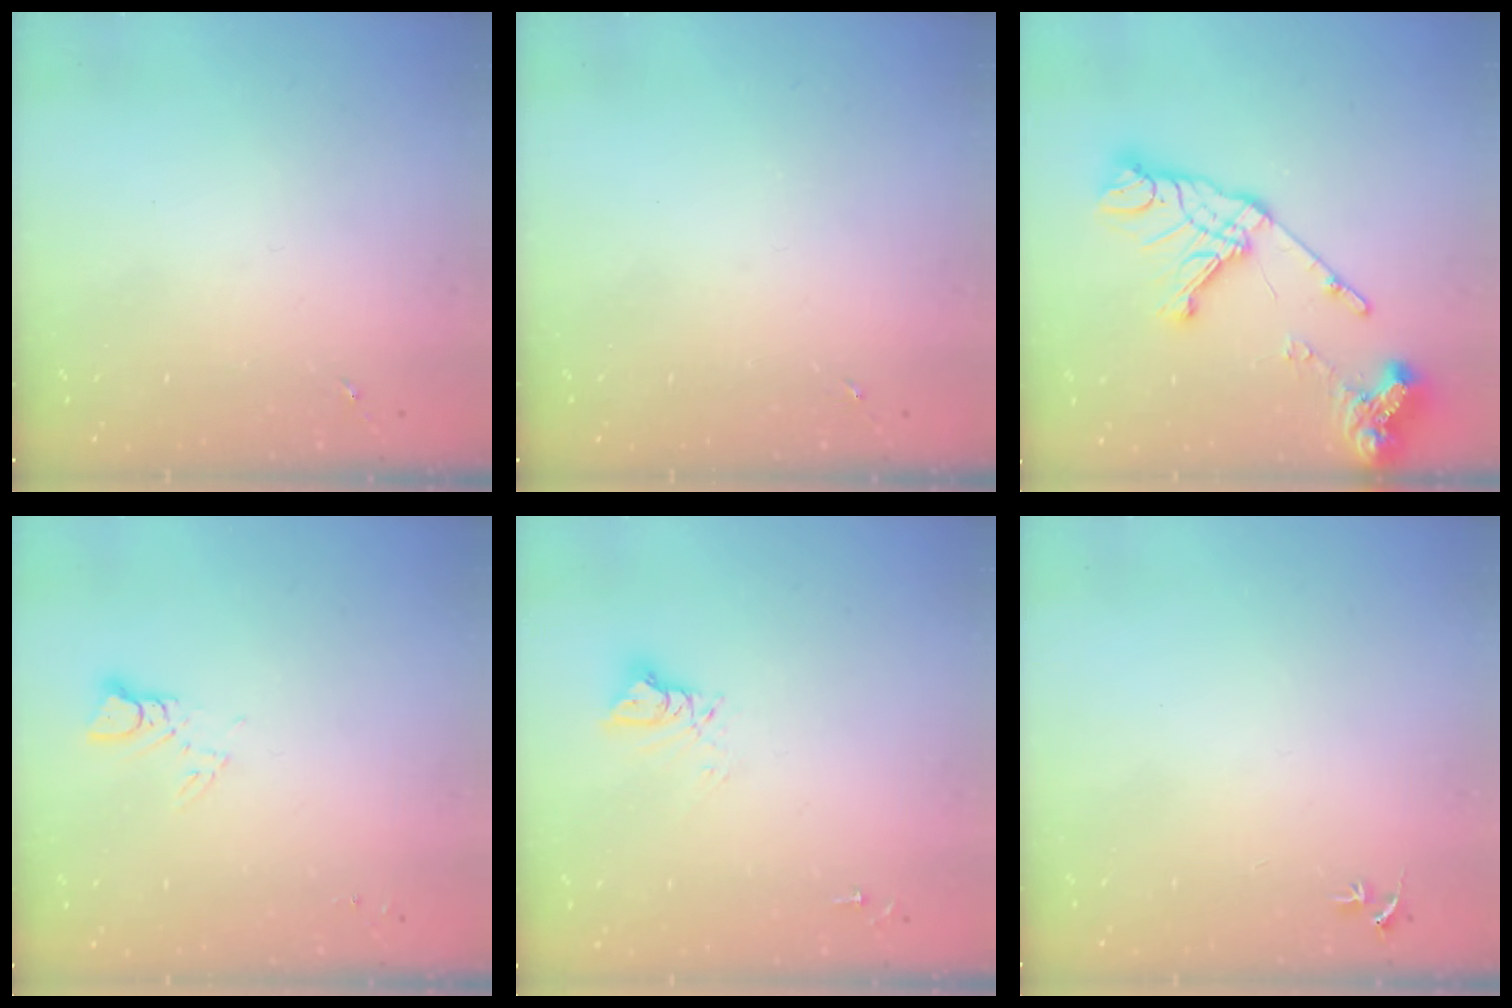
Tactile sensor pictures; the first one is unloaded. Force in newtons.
{"total": 0.0}
{"total": 19.2, "press": 19.1, "slide": 2.3}
{"total": 3.0, "press": 3.0, "slide": 0.3}
{"total": 7.3, "press": 7.3, "slide": 0.7}
{"total": 2.7, "press": 2.7, "slide": 0.3}